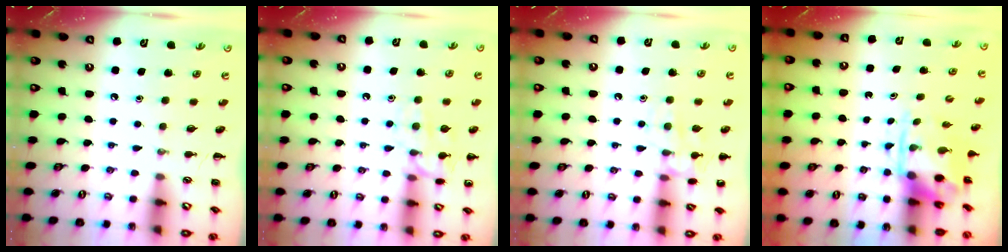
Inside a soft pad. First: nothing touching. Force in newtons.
{"total": 11.0, "press": 10.9, "slide": 0.5}
{"total": 10.4, "press": 10.3, "slide": 0.5}
{"total": 3.8, "press": 3.7, "slide": 0.9}